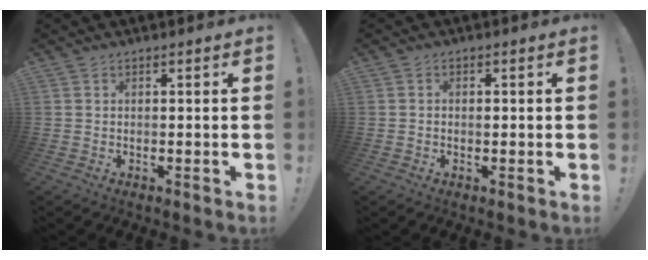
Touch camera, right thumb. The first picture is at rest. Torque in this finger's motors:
{"motor_torque": [0.04, -0.45, 0.00, -0.04, 0.01]}